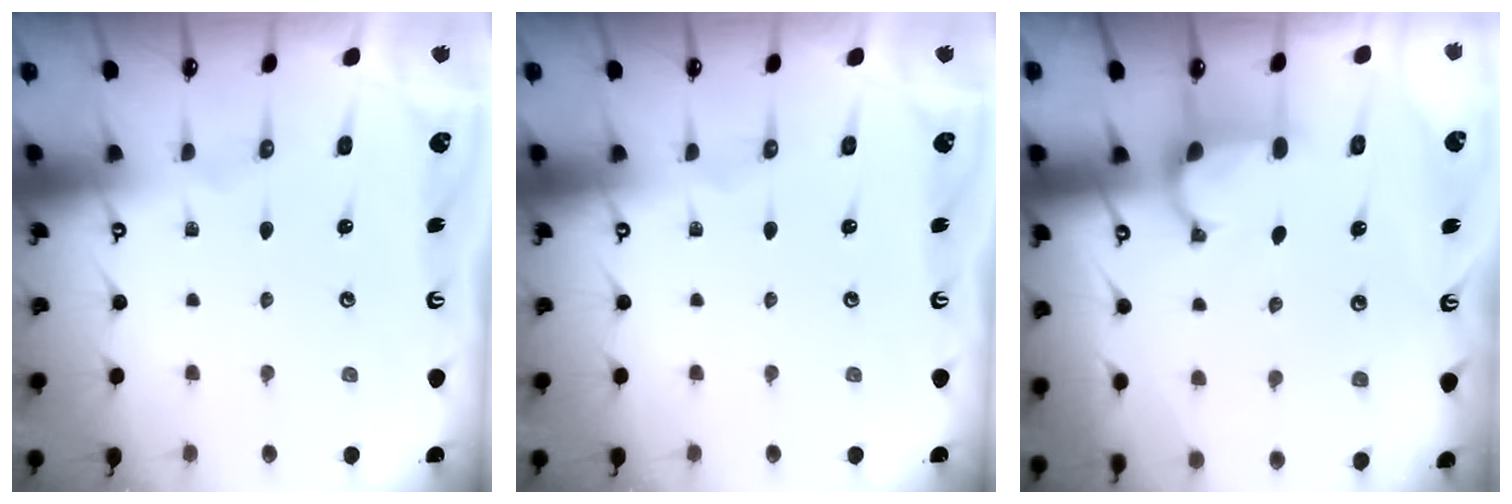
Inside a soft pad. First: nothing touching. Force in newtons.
{"total": 0.0}
{"total": 1.7, "press": 1.6, "slide": 0.5}